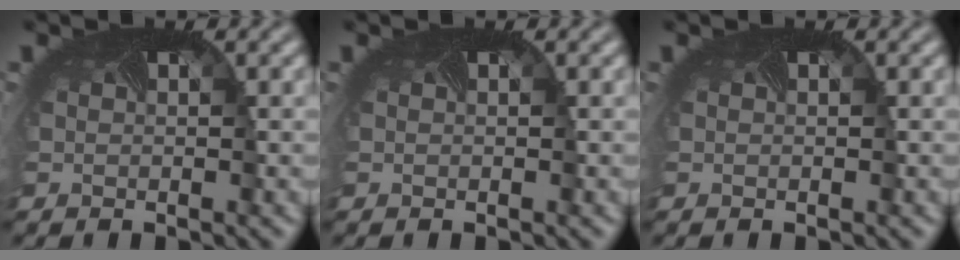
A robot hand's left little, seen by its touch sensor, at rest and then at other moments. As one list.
[{"total": 0.0}, {"total": 0.0}]